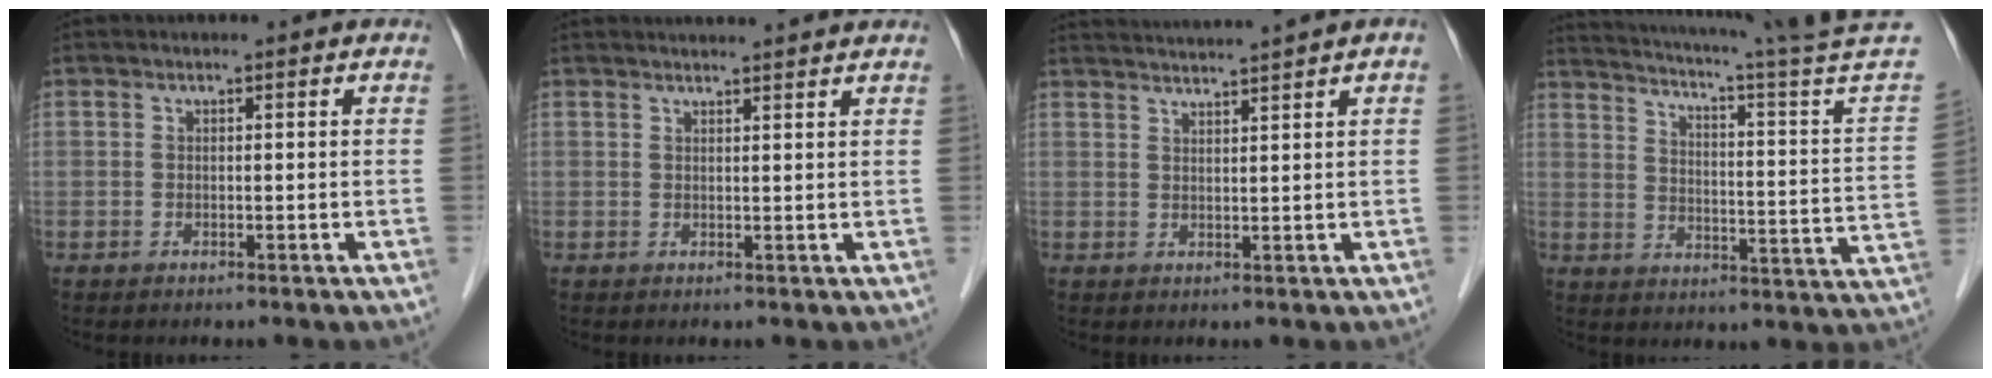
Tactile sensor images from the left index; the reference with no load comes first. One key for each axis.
{"total": 6.5, "fx": 6.2, "fy": -0.5, "fz": 1.8, "tx": -0.019, "ty": 0.022, "tz": 0.066}
{"total": 6.1, "fx": 5.5, "fy": -1.8, "fz": 1.9, "tx": -0.030, "ty": 0.011, "tz": 0.087}
{"total": 20.9, "fx": 17.7, "fy": -3.1, "fz": 10.6, "tx": -0.184, "ty": -0.076, "tz": 0.222}